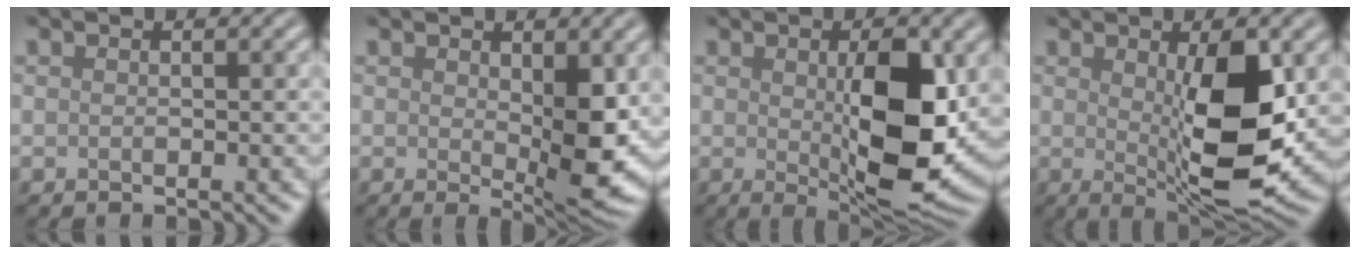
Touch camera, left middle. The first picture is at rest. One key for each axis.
{"total": 5.1, "fx": 0.4, "fy": 1.3, "fz": 4.9, "tx": -0.080, "ty": -0.016, "tz": 0.016}
{"total": 8.9, "fx": 0.1, "fy": 2.9, "fz": 8.4, "tx": -0.132, "ty": -0.012, "tz": 0.012}
{"total": 8.3, "fx": 0.2, "fy": 2.2, "fz": 8.0, "tx": -0.125, "ty": -0.020, "tz": 0.014}